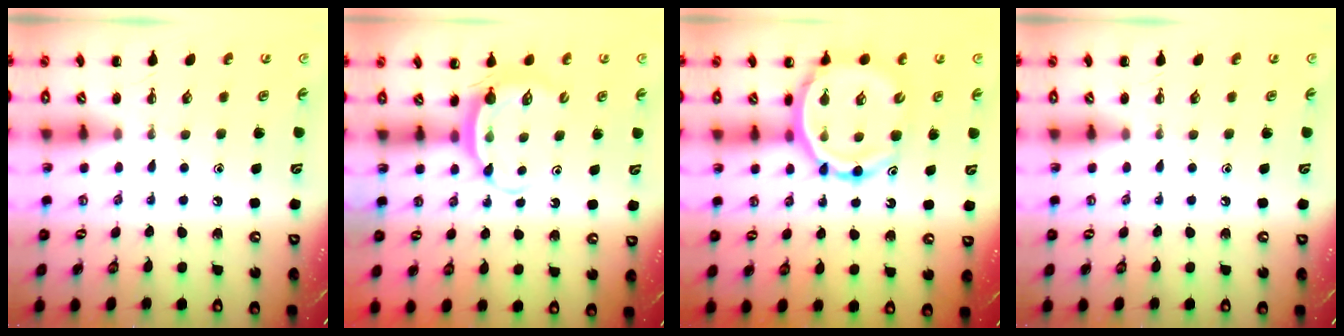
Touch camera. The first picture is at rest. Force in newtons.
{"total": 6.5, "press": 6.4, "slide": 0.7}
{"total": 13.8, "press": 13.2, "slide": 4.0}
{"total": 0.0}